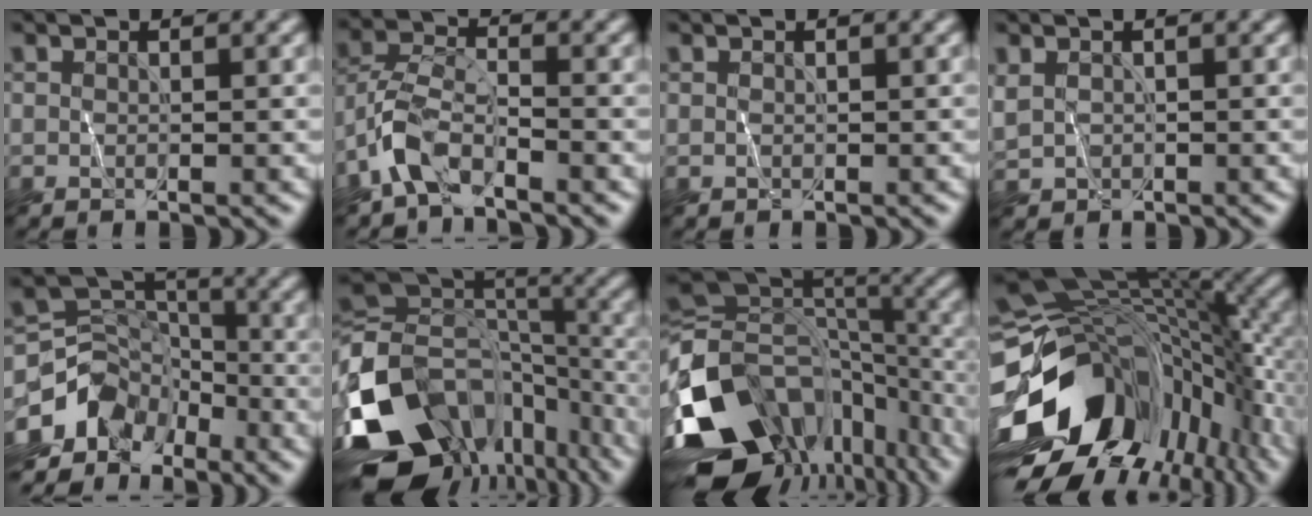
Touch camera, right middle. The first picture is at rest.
{"total": 4.4, "force": [-3.2, 1.8, 2.4], "torque": [-0.051, 0.004, -0.069]}
{"total": 0.0}
{"total": 1.4, "force": [0.2, 1.3, 0.6], "torque": [-0.020, -0.004, 0.013]}
{"total": 8.0, "force": [-4.6, 5.8, 3.0], "torque": [-0.048, 0.003, -0.087]}
{"total": 17.2, "force": [-8.7, 11.5, 9.3], "torque": [-0.215, -0.018, -0.135]}
{"total": 17.5, "force": [-7.2, 11.5, 11.1], "torque": [-0.236, -0.020, -0.107]}
{"total": 17.7, "force": [-4.7, 11.3, 12.8], "torque": [-0.263, -0.037, -0.063]}